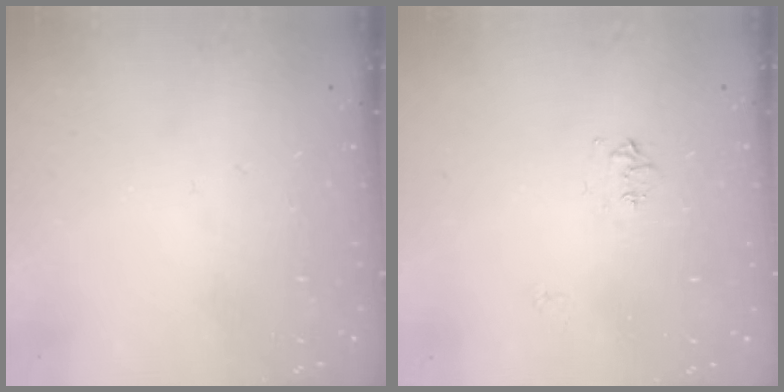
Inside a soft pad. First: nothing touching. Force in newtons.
{"total": 5.5, "press": 5.5, "slide": 0.7}